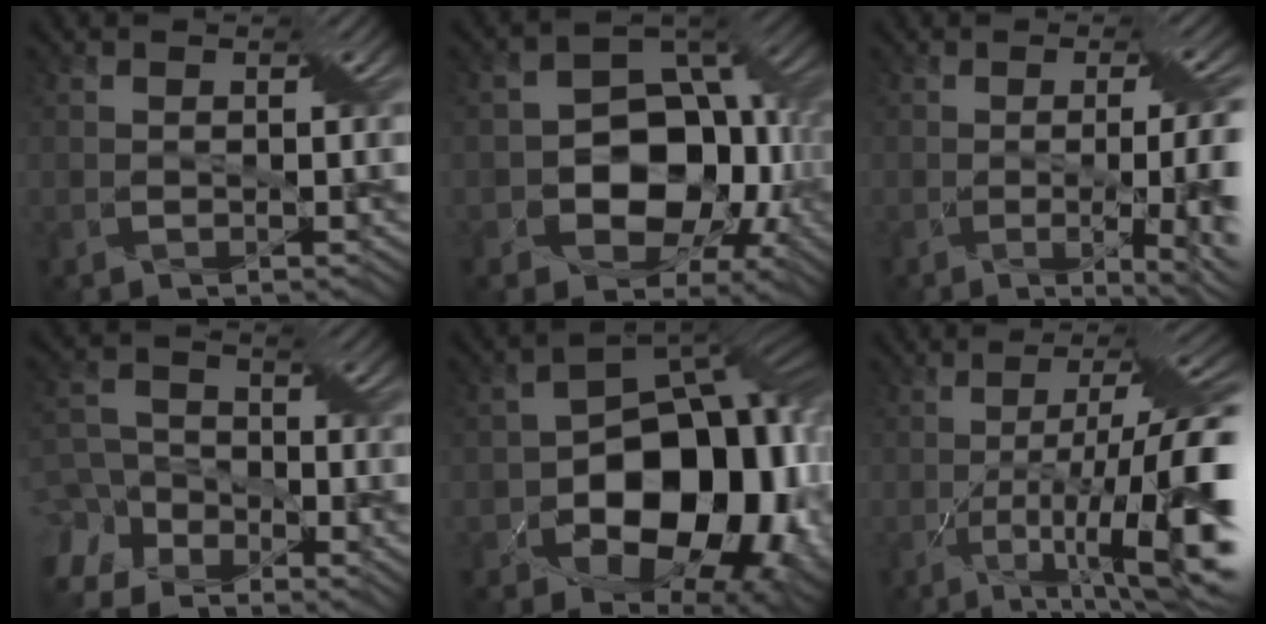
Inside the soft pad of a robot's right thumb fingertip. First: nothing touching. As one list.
[{"total": 13.5, "force": [-2.3, 9.9, 8.9], "torque": [-0.126, -0.009, -0.046]}, {"total": 10.5, "force": [-1.2, 3.1, 9.9], "torque": [-0.119, -0.002, -0.016]}, {"total": 9.2, "force": [-6.0, 5.8, 3.9], "torque": [-0.095, -0.014, -0.118]}, {"total": 17.2, "force": [-3.9, 11.7, 12.0], "torque": [-0.151, -0.024, -0.058]}, {"total": 17.5, "force": [-4.7, 5.2, 16.0], "torque": [-0.243, -0.009, -0.067]}]